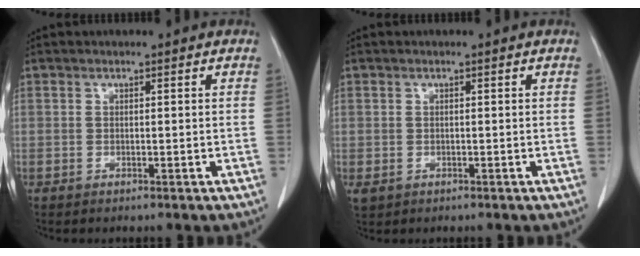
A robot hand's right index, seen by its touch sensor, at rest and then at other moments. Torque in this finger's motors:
{"motor_torque": [-0.21, 0.10, -0.58, -0.21]}